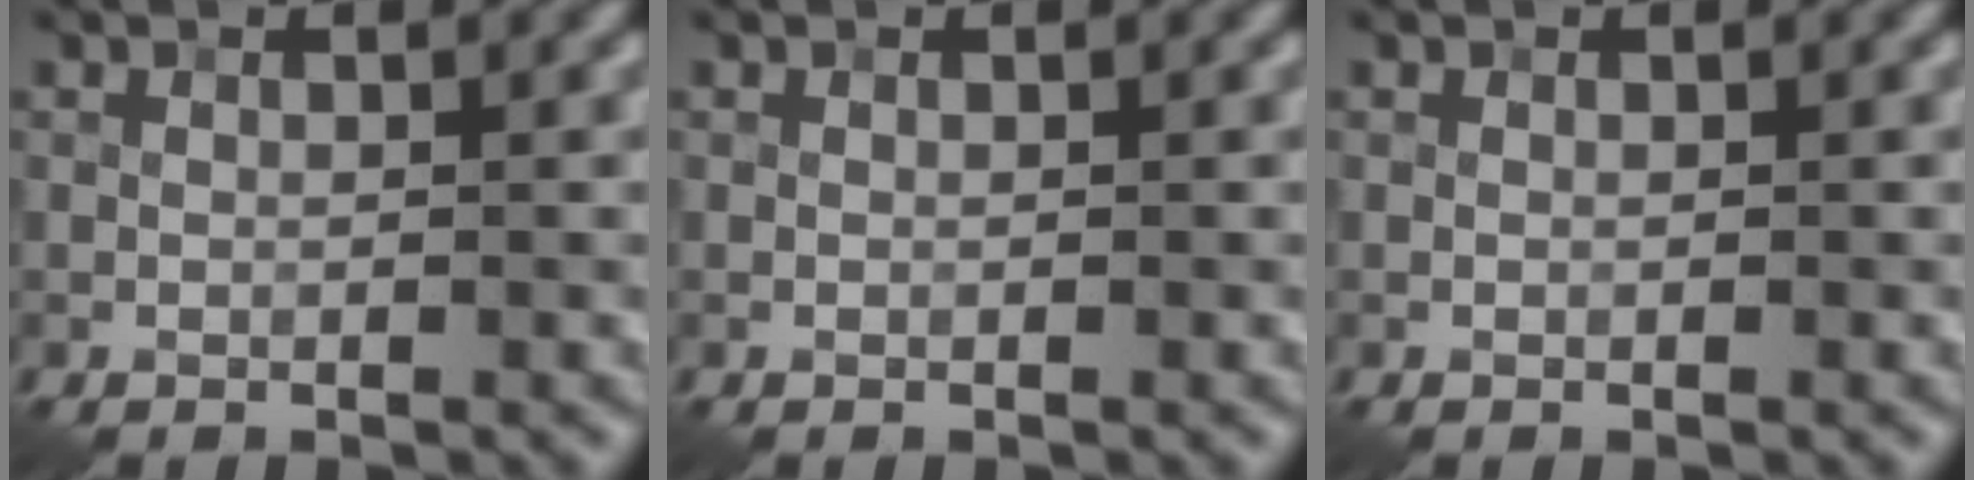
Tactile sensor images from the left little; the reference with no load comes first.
{"total": 0.0}
{"total": 0.0}